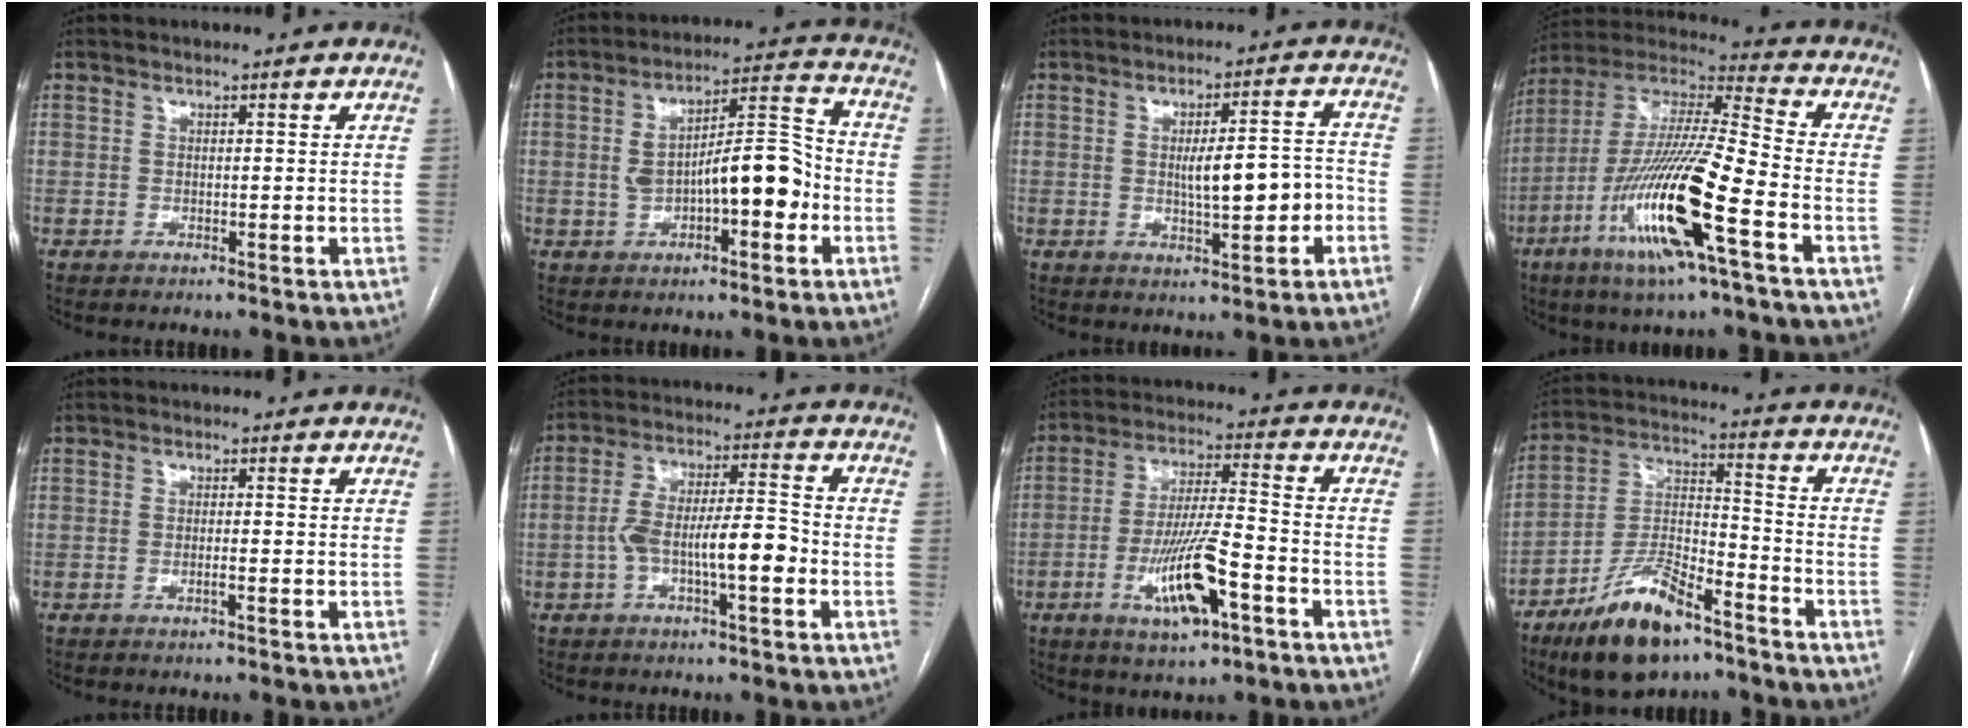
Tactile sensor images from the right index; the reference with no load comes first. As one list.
[{"total": 12.3, "force": [-1.9, 3.8, 11.5], "torque": [-0.189, 0.035, -0.024]}, {"total": 7.5, "force": [-1.4, 1.6, 7.2], "torque": [-0.112, 0.015, -0.013]}, {"total": 20.0, "force": [-8.1, 1.3, 18.3], "torque": [-0.386, -0.027, -0.155]}, {"total": 1.1, "force": [-0.5, -0.1, 1.0], "torque": [-0.021, 0.000, -0.009]}, {"total": 9.8, "force": [-2.8, 1.9, 9.2], "torque": [-0.168, 0.023, -0.049]}, {"total": 12.0, "force": [-5.1, 2.2, 10.7], "torque": [-0.204, -0.006, -0.086]}, {"total": 14.4, "force": [-9.7, 4.4, 9.7], "torque": [-0.194, -0.004, -0.174]}]